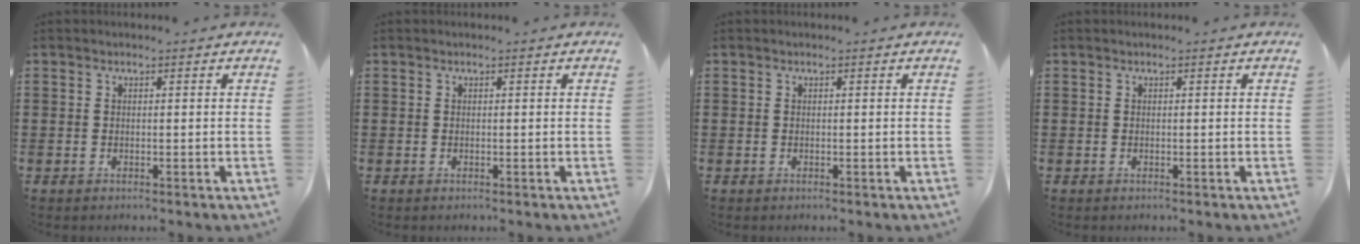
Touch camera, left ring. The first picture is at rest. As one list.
[{"total": 0.0}, {"total": 0.0}, {"total": 0.0}]